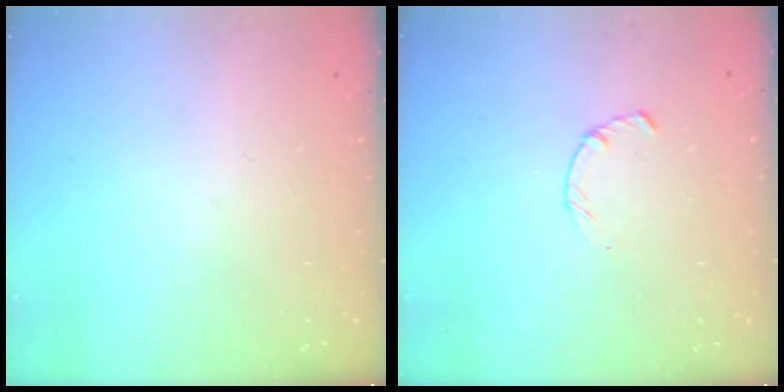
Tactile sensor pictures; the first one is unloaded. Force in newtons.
{"total": 2.4, "press": 2.3, "slide": 0.4}